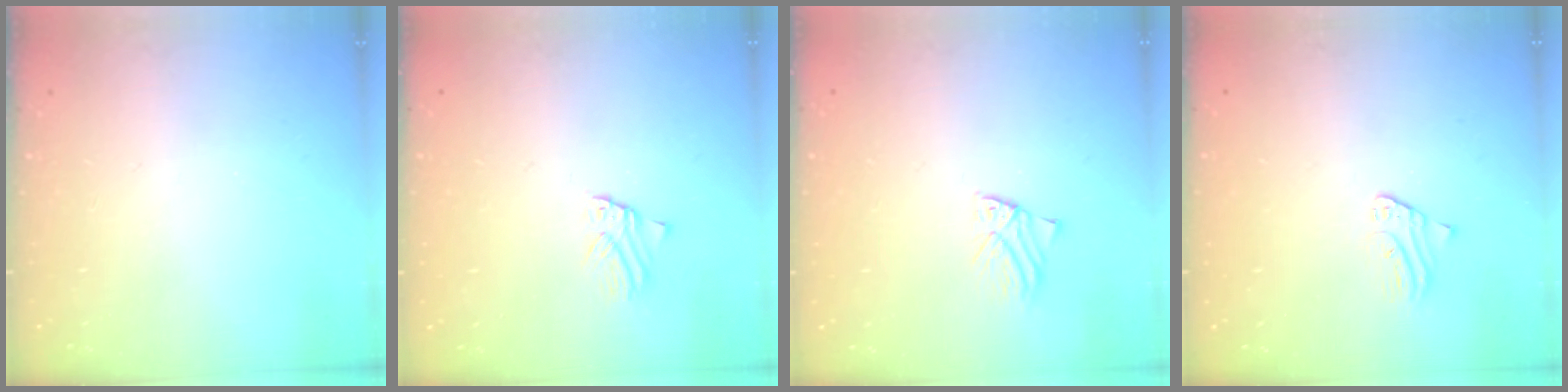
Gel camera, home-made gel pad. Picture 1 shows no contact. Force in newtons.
{"total": 1.4, "press": 1.4, "slide": 0.1}
{"total": 1.6, "press": 1.6, "slide": 0.1}
{"total": 1.7, "press": 1.7, "slide": 0.3}